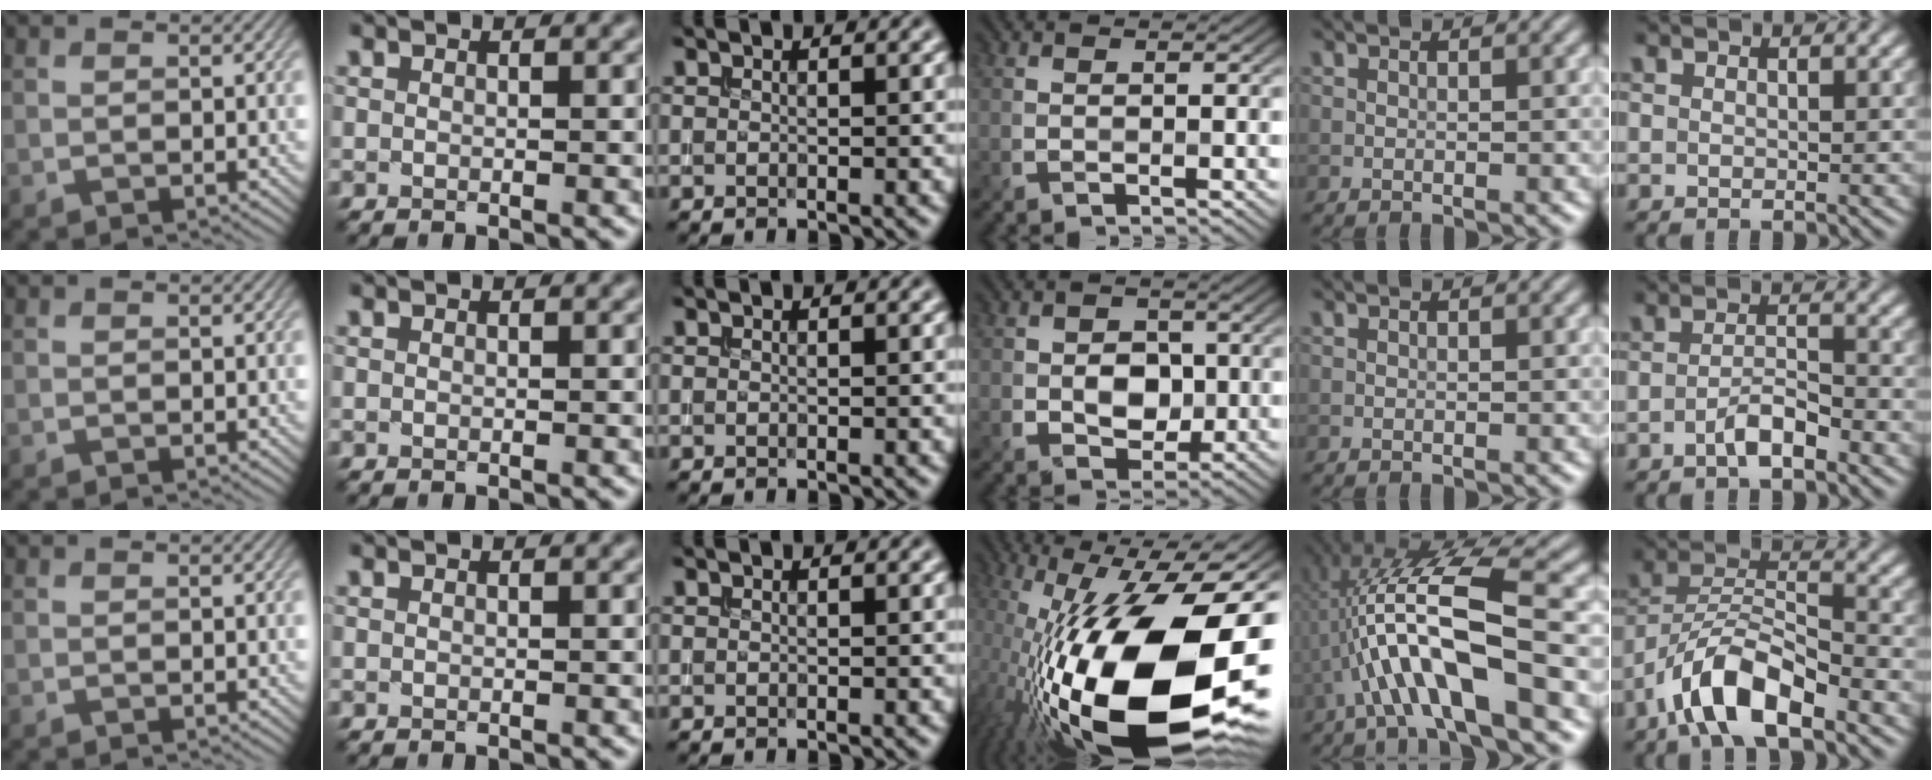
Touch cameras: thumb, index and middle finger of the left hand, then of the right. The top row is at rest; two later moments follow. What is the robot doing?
{"motion": "extract", "object": "bucket"}